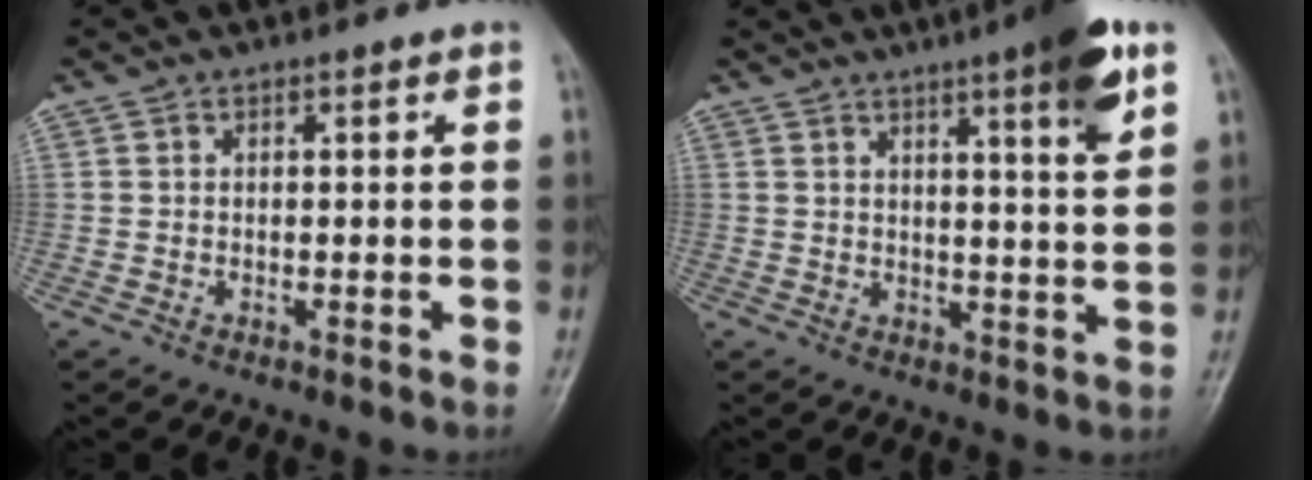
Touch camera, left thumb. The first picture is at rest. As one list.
[{"total": 10.1, "force": [5.5, 1.3, 8.3], "torque": [-0.108, -0.024, 0.071]}]